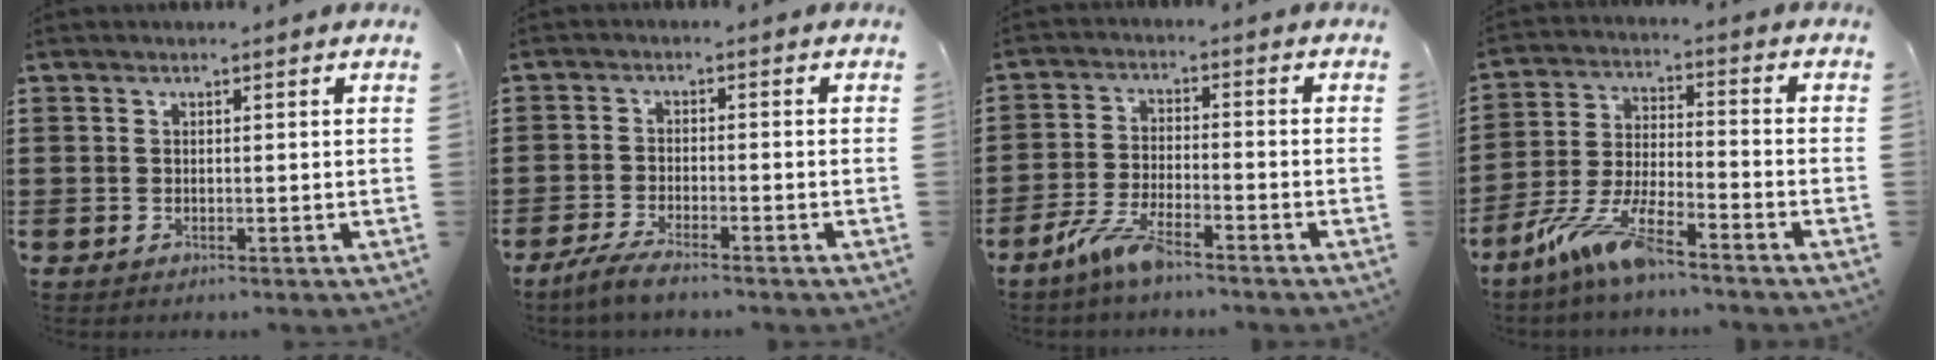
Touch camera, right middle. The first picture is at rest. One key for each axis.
{"total": 3.5, "fx": -3.0, "fy": 0.4, "fz": 1.6, "tx": -0.042, "ty": -0.002, "tz": -0.063}
{"total": 5.8, "fx": -4.4, "fy": 0.9, "fz": 3.6, "tx": -0.084, "ty": -0.009, "tz": -0.086}
{"total": 9.3, "fx": -7.2, "fy": 1.0, "fz": 5.8, "tx": -0.135, "ty": -0.008, "tz": -0.144}